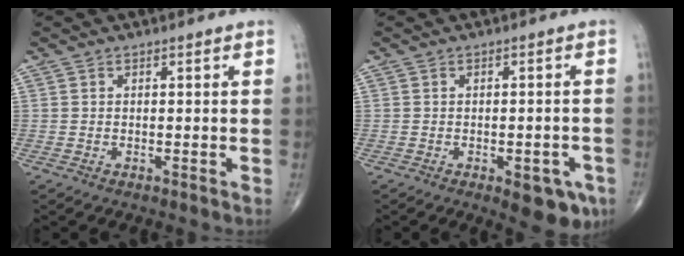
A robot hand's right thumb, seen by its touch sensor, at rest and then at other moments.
{"total": 8.4, "force": [-3.1, 3.5, 7.0], "torque": [-0.068, -0.004, -0.030]}